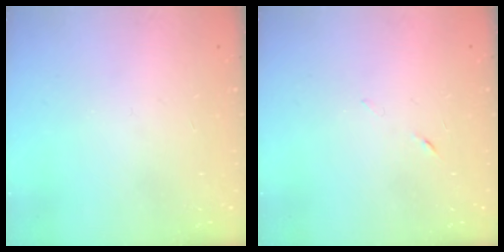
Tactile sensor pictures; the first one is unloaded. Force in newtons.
{"total": 4.5, "press": 4.5, "slide": 0.6}